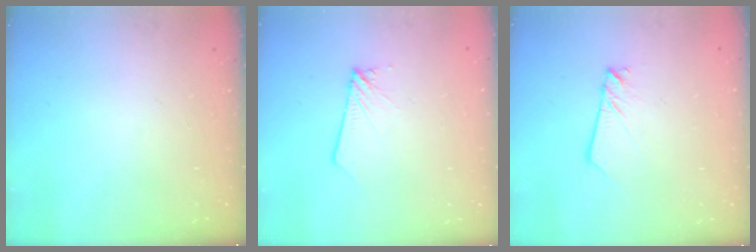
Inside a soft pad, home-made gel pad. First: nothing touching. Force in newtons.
{"total": 1.8, "press": 1.8, "slide": 0.1}
{"total": 2.2, "press": 2.2, "slide": 0.2}